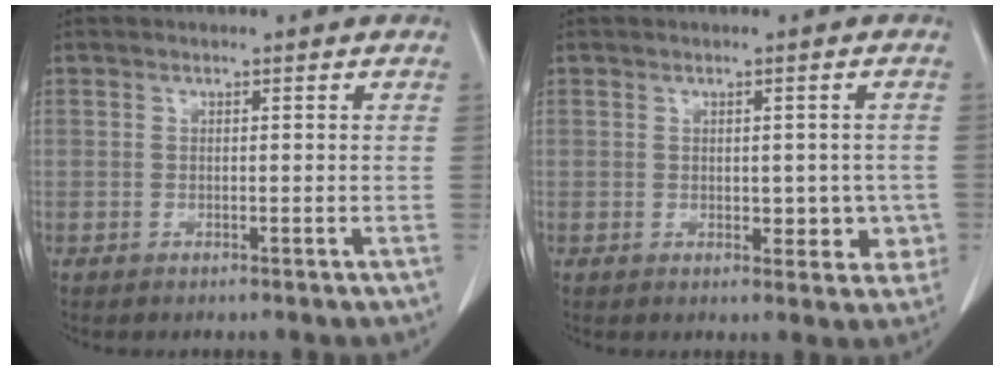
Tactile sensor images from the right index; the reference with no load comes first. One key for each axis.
{"total": 5.8, "fx": -0.8, "fy": 3.5, "fz": 4.5, "tx": -0.046, "ty": 0.013, "tz": -0.002}